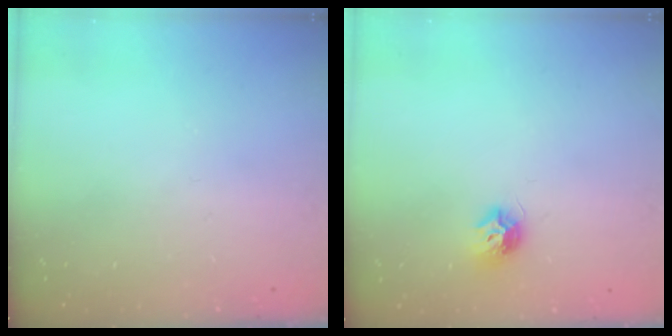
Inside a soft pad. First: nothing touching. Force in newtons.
{"total": 7.9, "press": 7.9, "slide": 0.4}